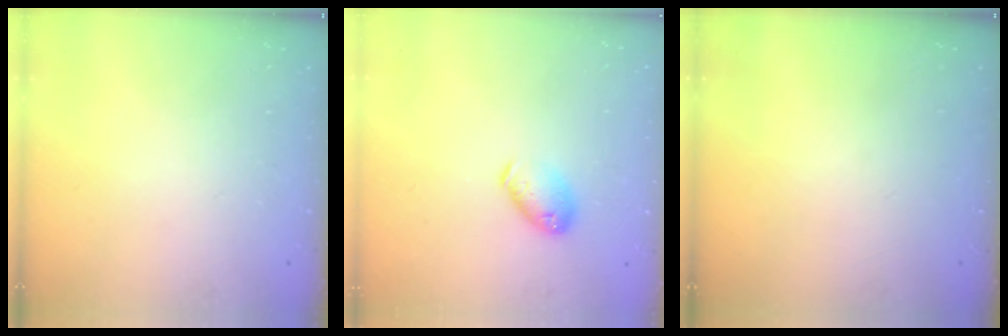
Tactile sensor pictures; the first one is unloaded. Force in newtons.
{"total": 8.0, "press": 7.9, "slide": 0.8}
{"total": 0.0}